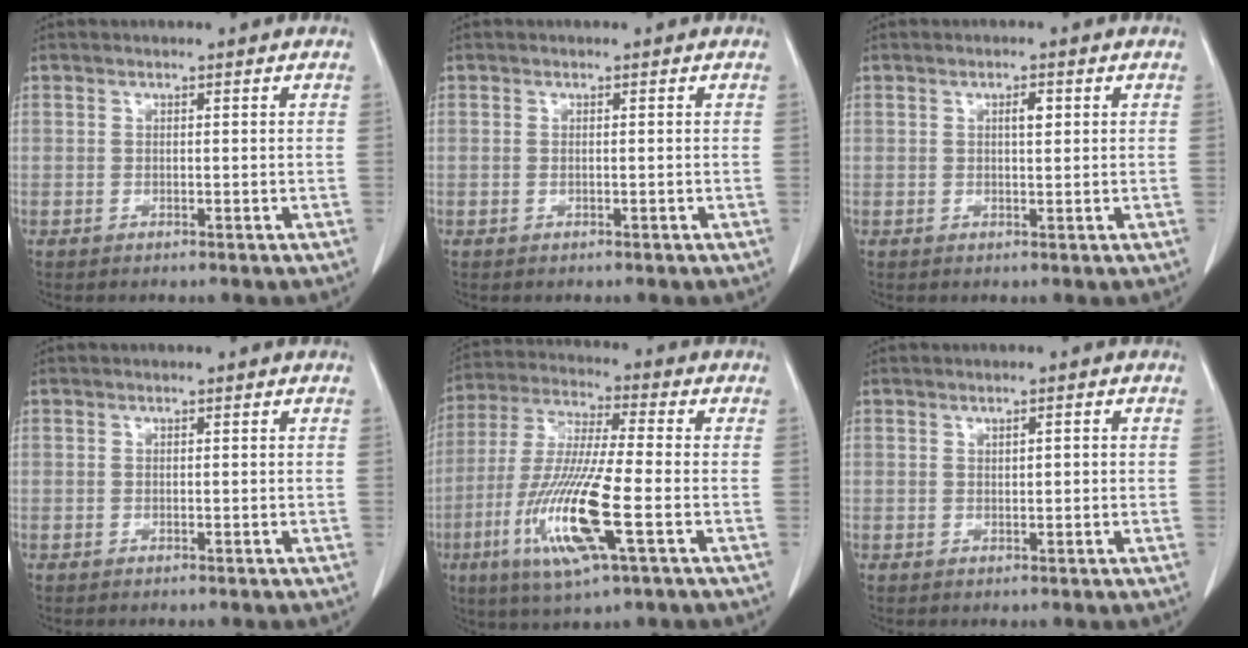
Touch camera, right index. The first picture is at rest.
{"total": 0.0}
{"total": 1.7, "force": [0.5, 0.5, 1.6], "torque": [-0.027, 0.001, 0.008]}
{"total": 0.0}
{"total": 15.3, "force": [-4.9, 1.1, 14.5], "torque": [-0.302, -0.022, -0.093]}
{"total": 1.3, "force": [0.3, 0.4, 1.2], "torque": [-0.023, 0.001, 0.007]}